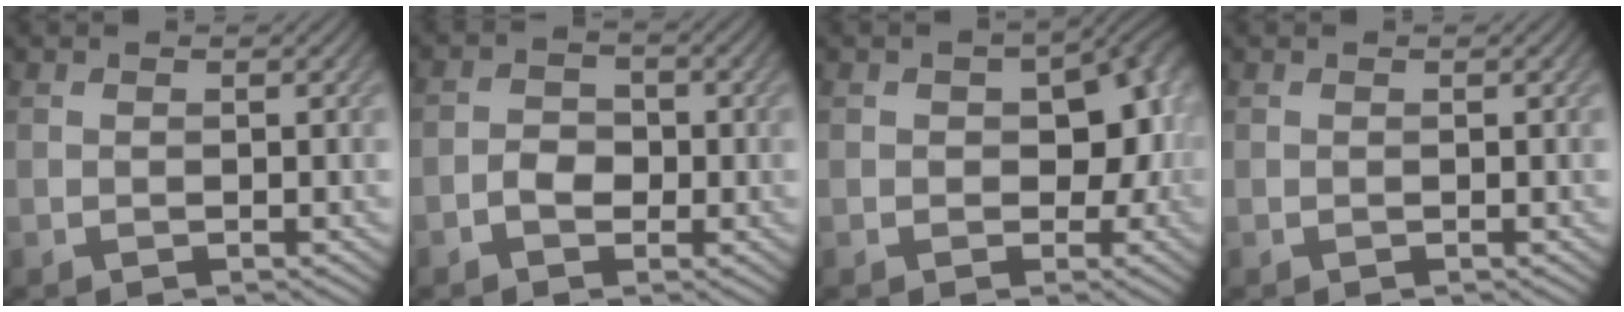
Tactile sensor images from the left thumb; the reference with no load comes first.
{"total": 2.6, "force": [-1.0, 1.9, 1.4], "torque": [-0.022, 0.004, -0.023]}
{"total": 7.3, "force": [-0.1, 5.1, 5.1], "torque": [-0.053, -0.004, 0.003]}
{"total": 0.0}